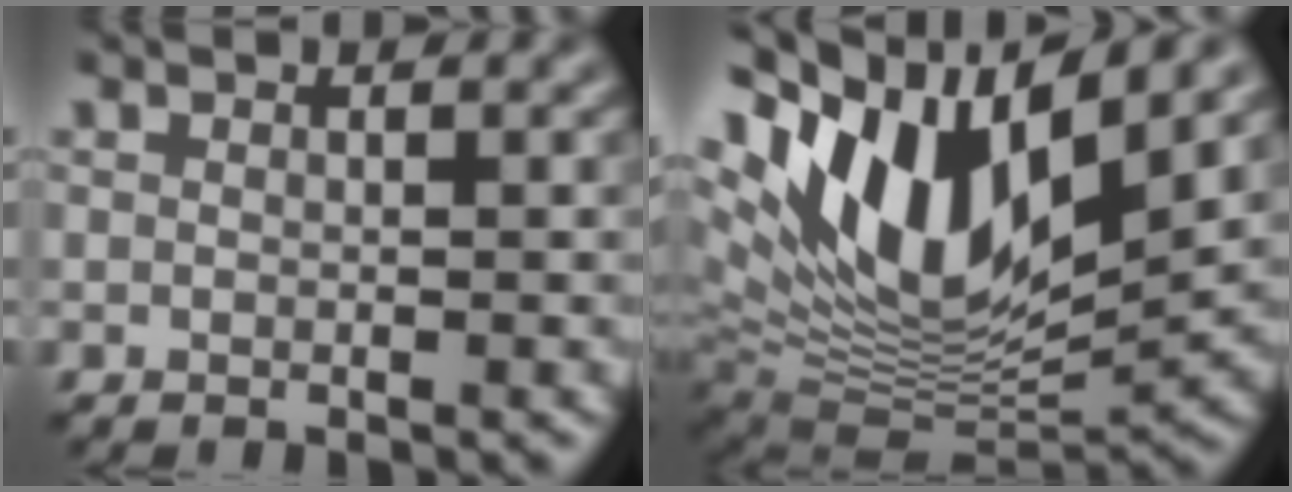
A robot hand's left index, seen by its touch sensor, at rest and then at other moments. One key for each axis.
{"total": 14.8, "fx": 5.7, "fy": 6.7, "fz": 11.9, "tx": -0.221, "ty": 0.008, "tz": 0.105}